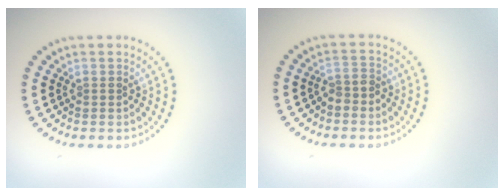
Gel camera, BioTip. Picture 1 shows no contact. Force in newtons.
{"total": 1.4, "press": 1.3, "slide": 0.7}